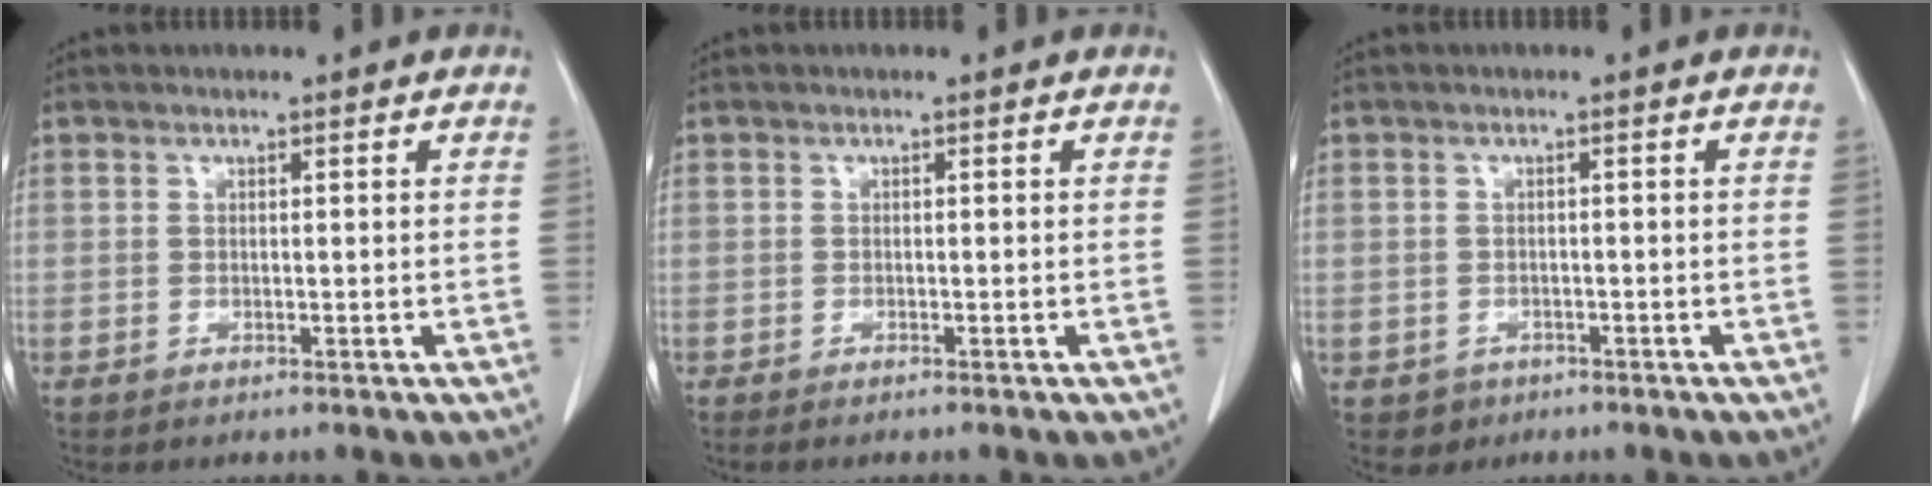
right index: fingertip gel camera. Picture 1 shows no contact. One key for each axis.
{"total": 1.4, "fx": -1.1, "fy": 0.0, "fz": 0.7, "tx": -0.011, "ty": -0.001, "tz": -0.013}
{"total": 2.4, "fx": -1.2, "fy": 2.1, "fz": 0.0, "tx": 0.001, "ty": 0.010, "tz": -0.014}